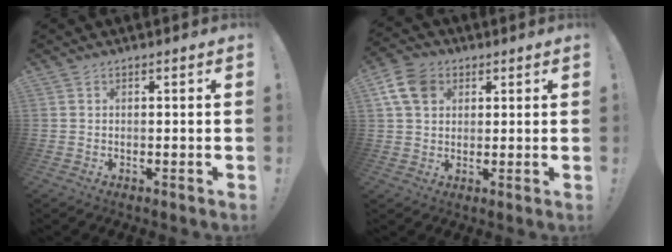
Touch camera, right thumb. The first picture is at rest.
{"total": 10.2, "force": [3.9, 7.7, 5.4], "torque": [-0.097, -0.003, 0.079]}